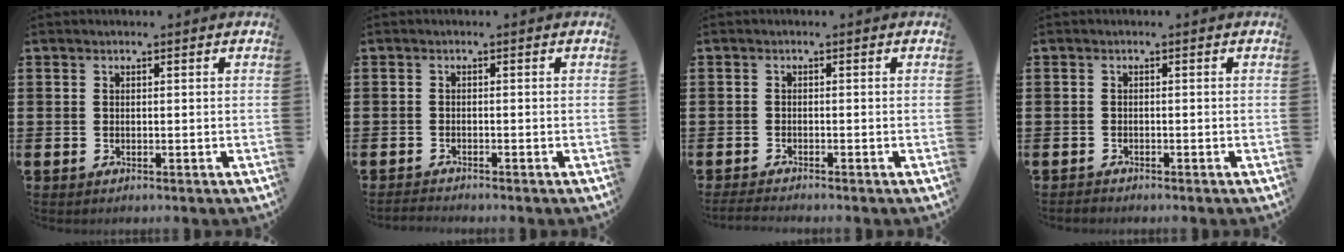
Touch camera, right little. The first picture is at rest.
{"total": 0.9, "force": [-0.9, 0.0, 0.1], "torque": [-0.003, -0.002, -0.017]}
{"total": 1.1, "force": [-1.0, 0.0, 0.5], "torque": [-0.008, 0.000, -0.019]}
{"total": 0.6, "force": [-0.5, 0.1, -0.1], "torque": [-0.001, -0.001, -0.012]}